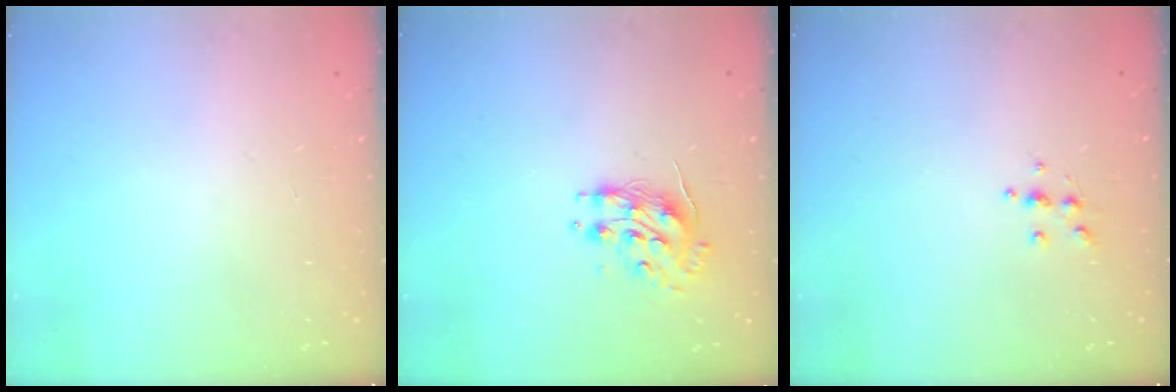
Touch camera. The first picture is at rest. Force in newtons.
{"total": 8.5, "press": 8.4, "slide": 0.5}
{"total": 4.3, "press": 4.3, "slide": 0.5}